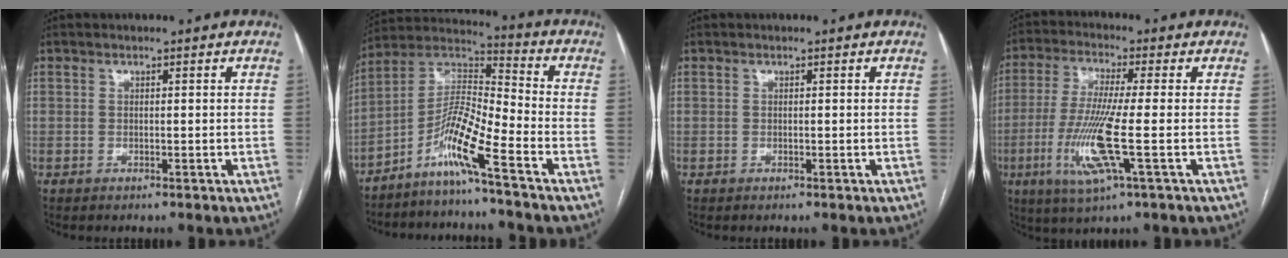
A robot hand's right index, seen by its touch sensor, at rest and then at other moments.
{"total": 9.8, "force": [-6.0, -0.6, 7.7], "torque": [-0.149, 0.010, -0.121]}
{"total": 0.0}
{"total": 11.2, "force": [-3.0, -0.1, 10.8], "torque": [-0.229, -0.022, -0.064]}